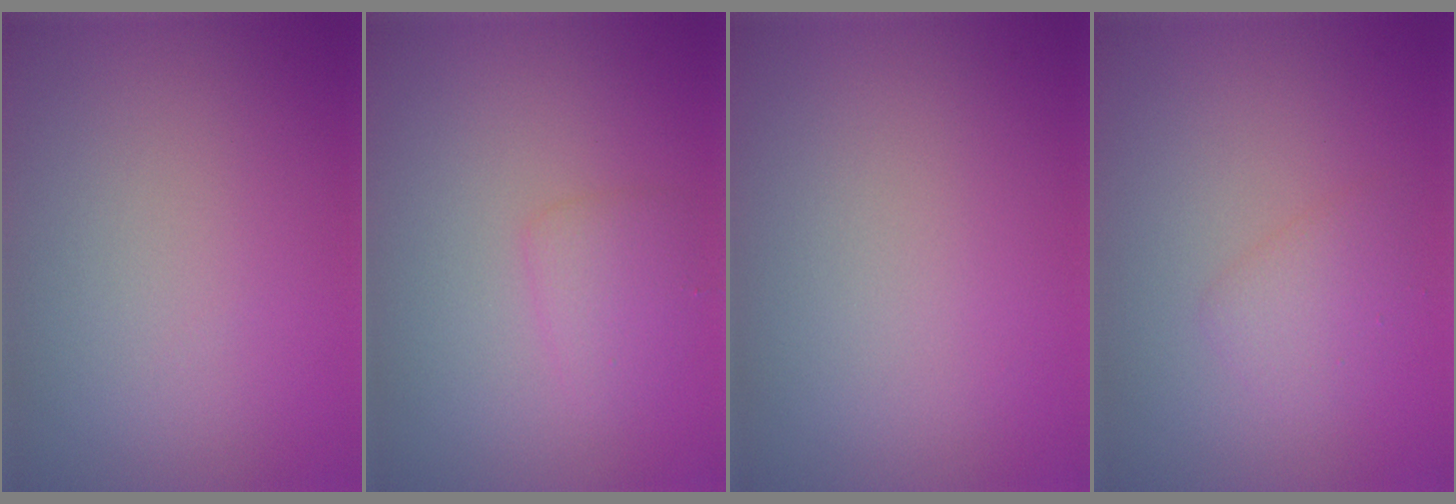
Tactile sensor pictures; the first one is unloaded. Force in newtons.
{"total": 1.8, "press": 1.8, "slide": 0.0}
{"total": 0.0}
{"total": 1.7, "press": 1.7, "slide": 0.1}